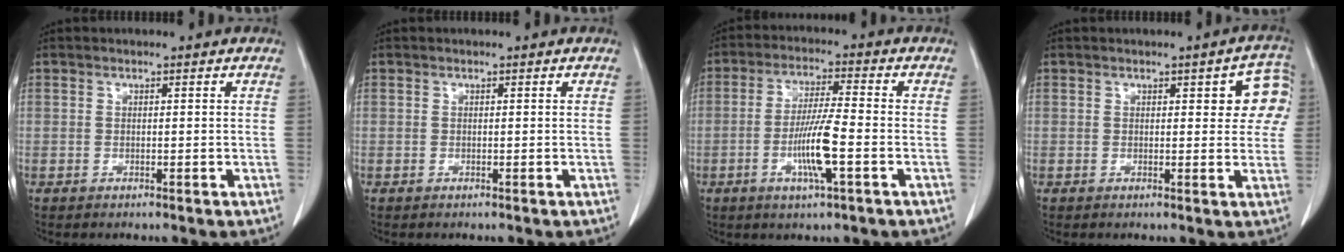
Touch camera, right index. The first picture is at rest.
{"total": 0.0}
{"total": 8.4, "force": [-2.5, 0.3, 8.0], "torque": [-0.153, -0.007, -0.051]}
{"total": 6.0, "force": [2.0, 2.3, 5.1], "torque": [-0.040, 0.013, 0.015]}